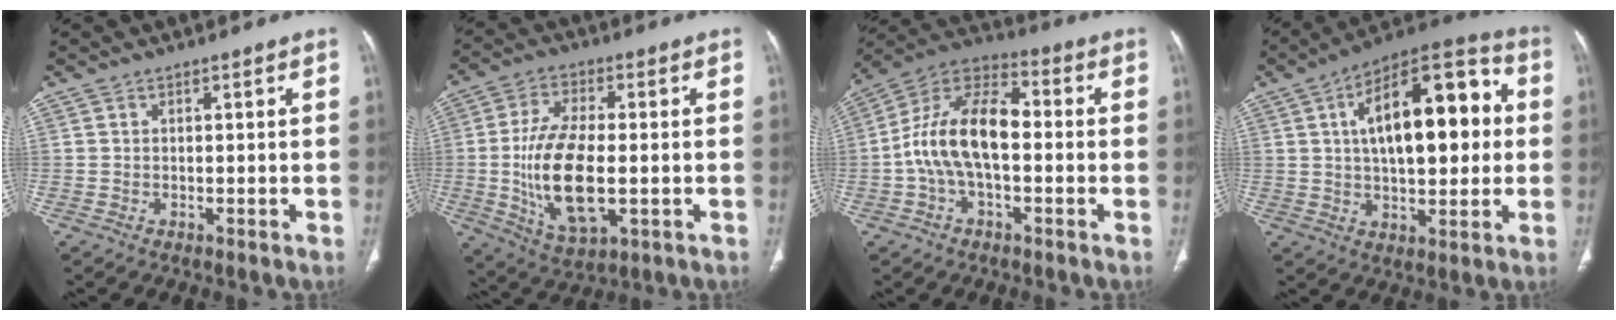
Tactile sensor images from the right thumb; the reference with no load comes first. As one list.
[{"total": 15.8, "force": [-1.9, 7.4, 13.8], "torque": [-0.263, -0.005, -0.026]}, {"total": 14.7, "force": [-1.2, 7.9, 12.4], "torque": [-0.225, 0.044, -0.031]}, {"total": 21.6, "force": [3.5, 10.3, 18.7], "torque": [-0.258, 0.027, 0.045]}]